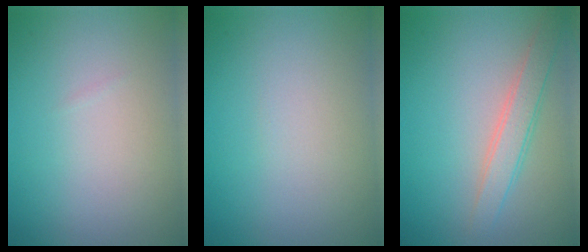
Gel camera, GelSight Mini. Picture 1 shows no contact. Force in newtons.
{"total": 0.0}
{"total": 2.8, "press": 2.8, "slide": 0.1}